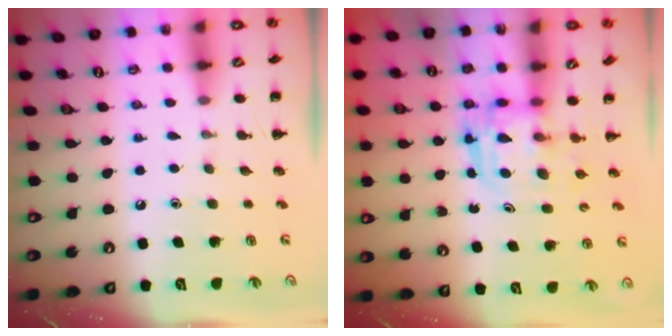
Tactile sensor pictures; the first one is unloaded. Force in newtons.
{"total": 3.1, "press": 3.1, "slide": 0.3}